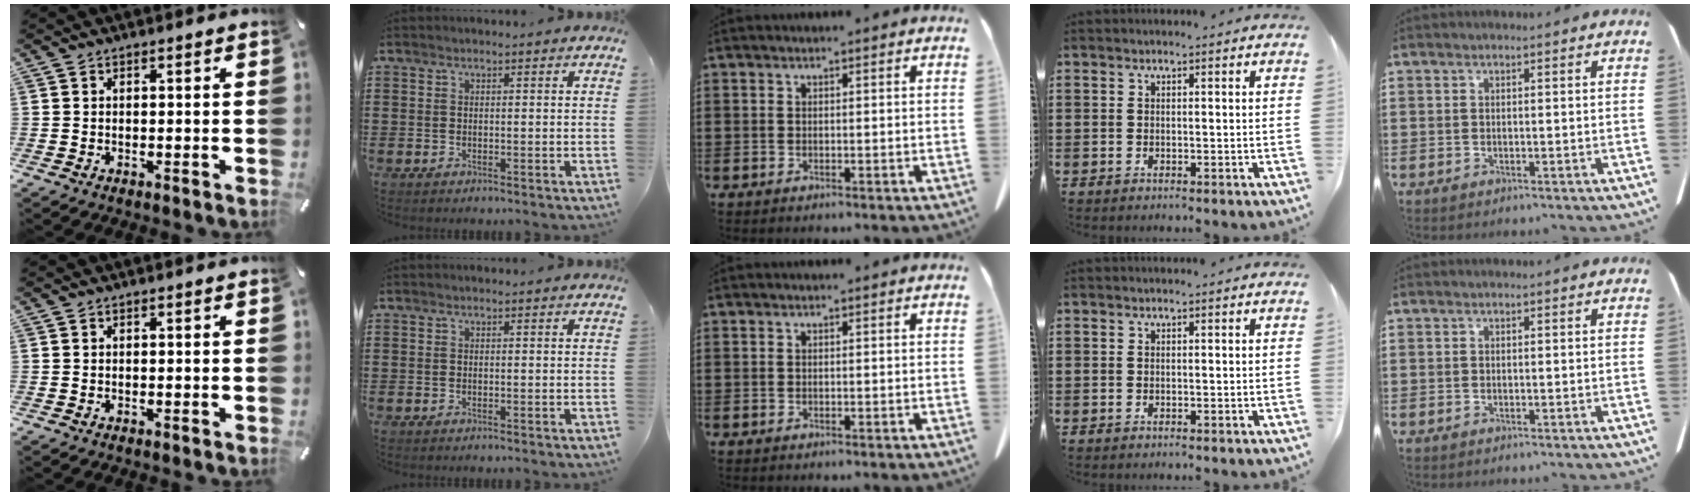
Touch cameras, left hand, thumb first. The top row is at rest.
{}